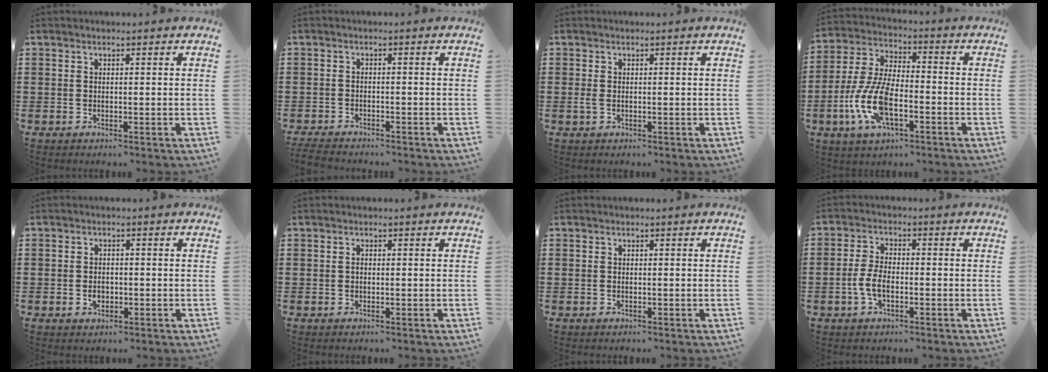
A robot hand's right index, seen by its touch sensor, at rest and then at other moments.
{"total": 2.2, "force": [-2.1, 0.3, 0.4], "torque": [-0.023, -0.003, -0.049]}
{"total": 1.0, "force": [-0.1, 0.4, 0.9], "torque": [-0.026, -0.002, -0.004]}
{"total": 10.7, "force": [-3.6, 4.8, 8.9], "torque": [-0.216, -0.010, -0.070]}
{"total": 1.9, "force": [-0.6, 1.4, 1.2], "torque": [-0.024, 0.003, -0.012]}
{"total": 0.6, "force": [-0.1, 0.4, 0.4], "torque": [-0.010, 0.000, -0.002]}
{"total": 0.0}
{"total": 4.4, "force": [-1.4, 2.1, 3.6], "torque": [-0.090, -0.005, -0.032]}